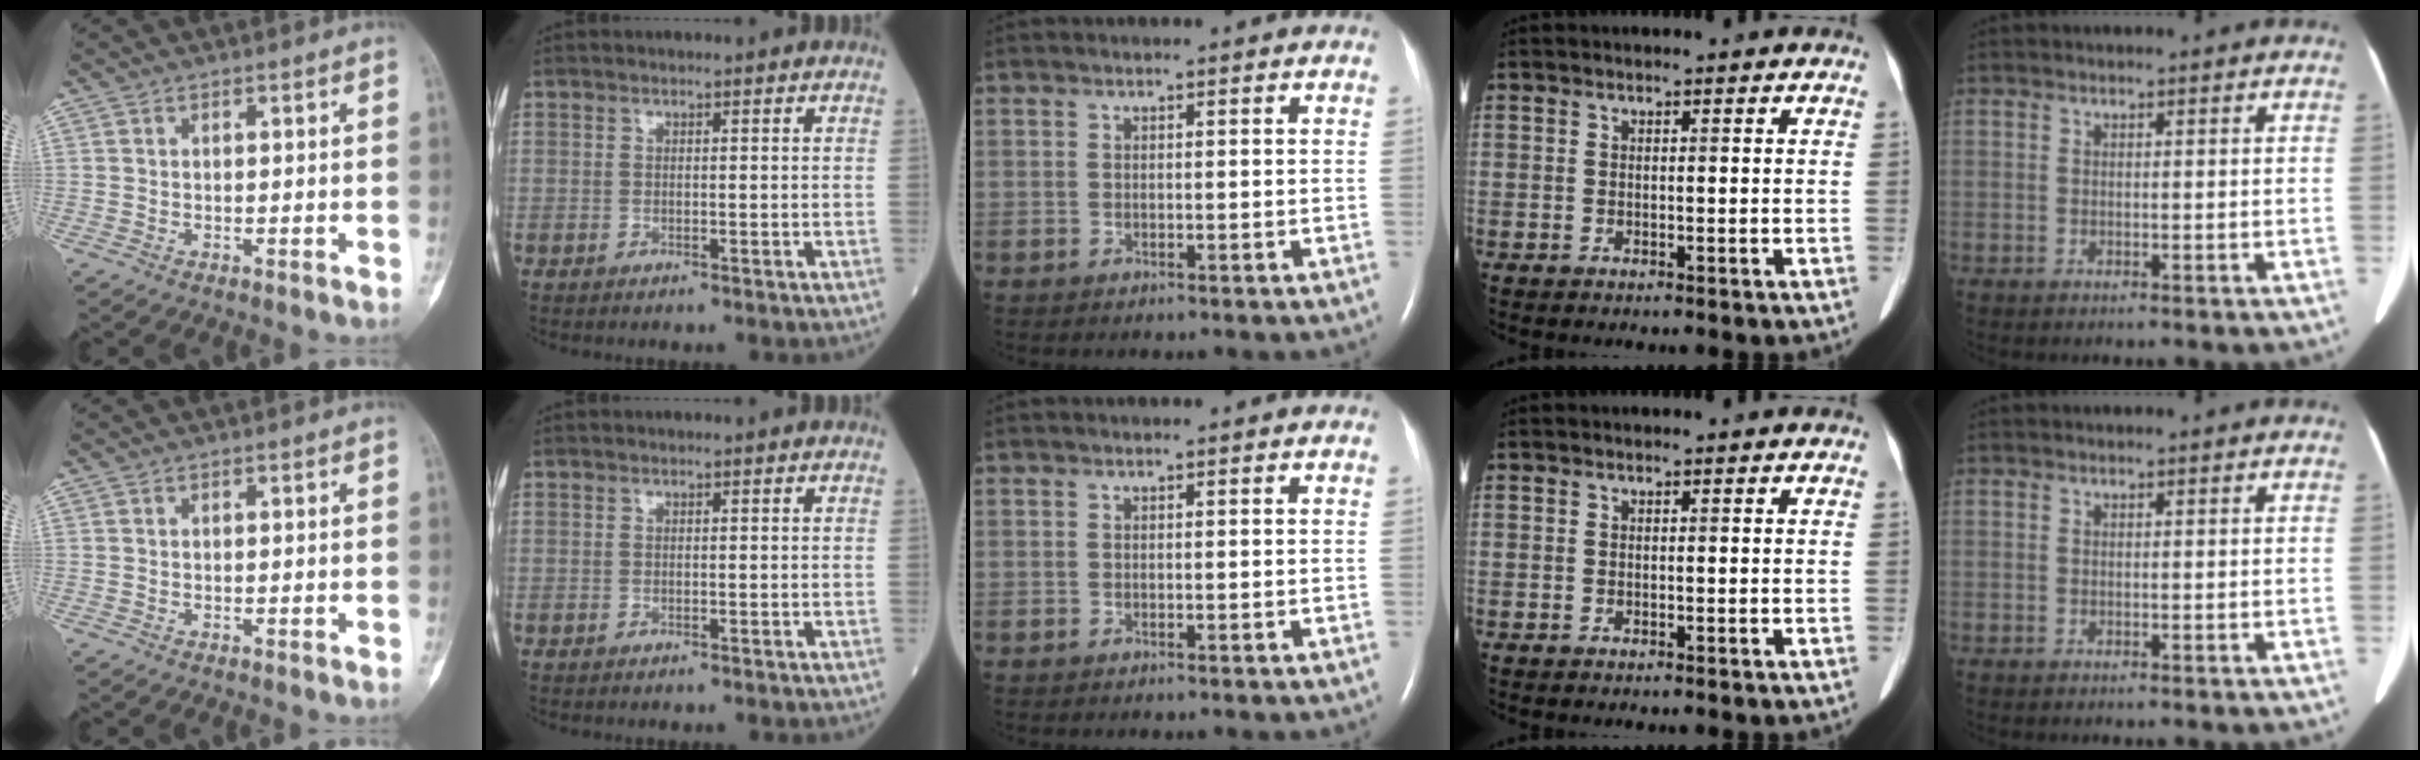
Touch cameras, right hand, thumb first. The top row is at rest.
{}